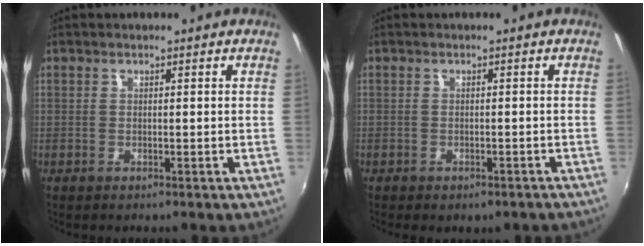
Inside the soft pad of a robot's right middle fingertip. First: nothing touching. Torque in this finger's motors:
{"motor_torque": [1.07, -1.07, 0.15, 0.07]}